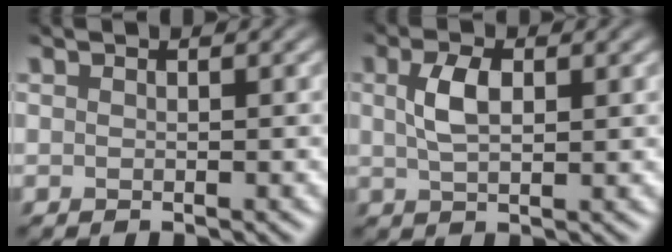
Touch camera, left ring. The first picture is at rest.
{"total": 2.5, "force": [-0.1, 1.2, 2.1], "torque": [-0.046, -0.002, -0.002]}